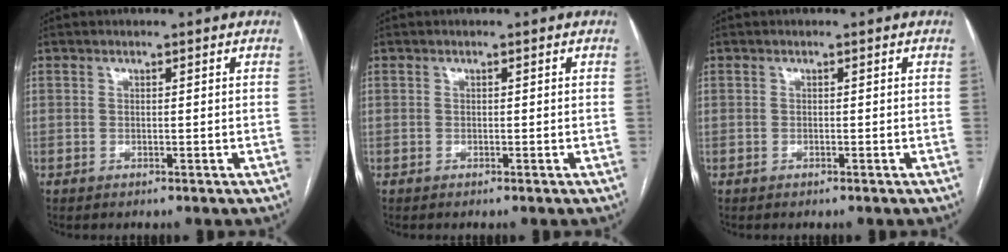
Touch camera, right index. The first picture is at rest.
{"total": 0.0}
{"total": 0.0}